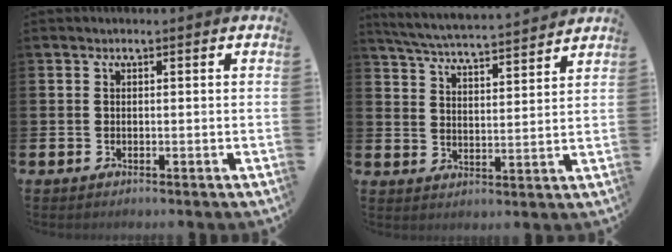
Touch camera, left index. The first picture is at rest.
{"total": 5.6, "force": [5.5, -0.1, 1.1], "torque": [-0.045, -0.043, 0.094]}